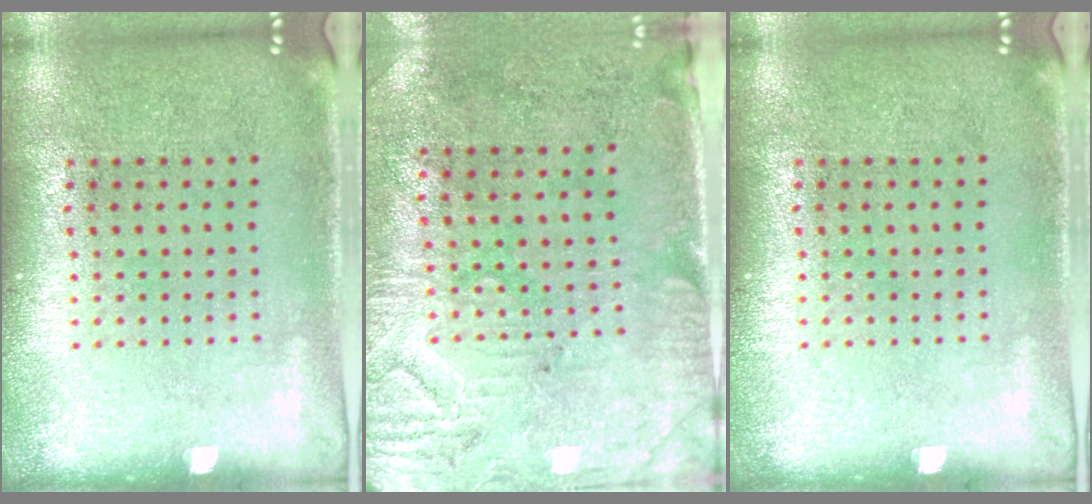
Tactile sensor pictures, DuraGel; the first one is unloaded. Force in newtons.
{"total": 3.1, "press": 2.6, "slide": 1.6}
{"total": 0.0}